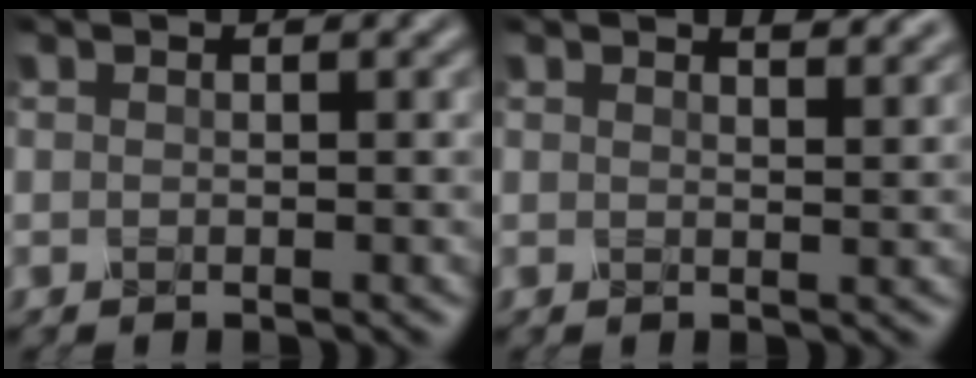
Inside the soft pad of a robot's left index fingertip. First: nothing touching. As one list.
[{"total": 2.7, "force": [2.3, 0.7, 1.2], "torque": [-0.010, 0.008, 0.018]}]